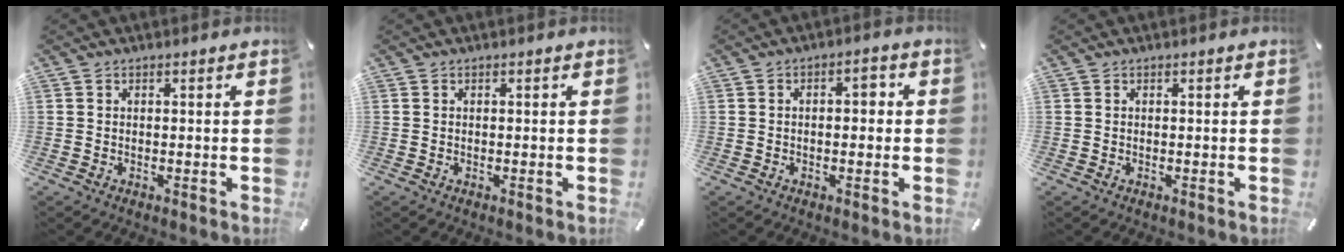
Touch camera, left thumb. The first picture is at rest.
{"total": 0.0}
{"total": 3.9, "force": [-0.4, 2.2, 3.3], "torque": [-0.045, 0.010, -0.014]}
{"total": 0.0}